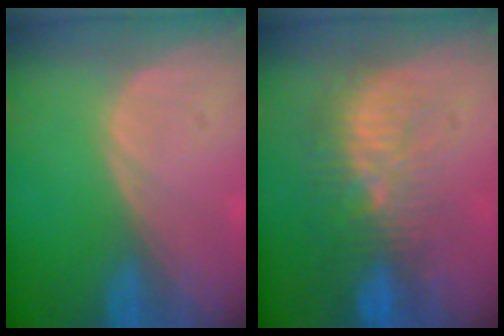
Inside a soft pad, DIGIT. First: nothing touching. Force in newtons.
{"total": 9.6, "press": 9.2, "slide": 2.8}